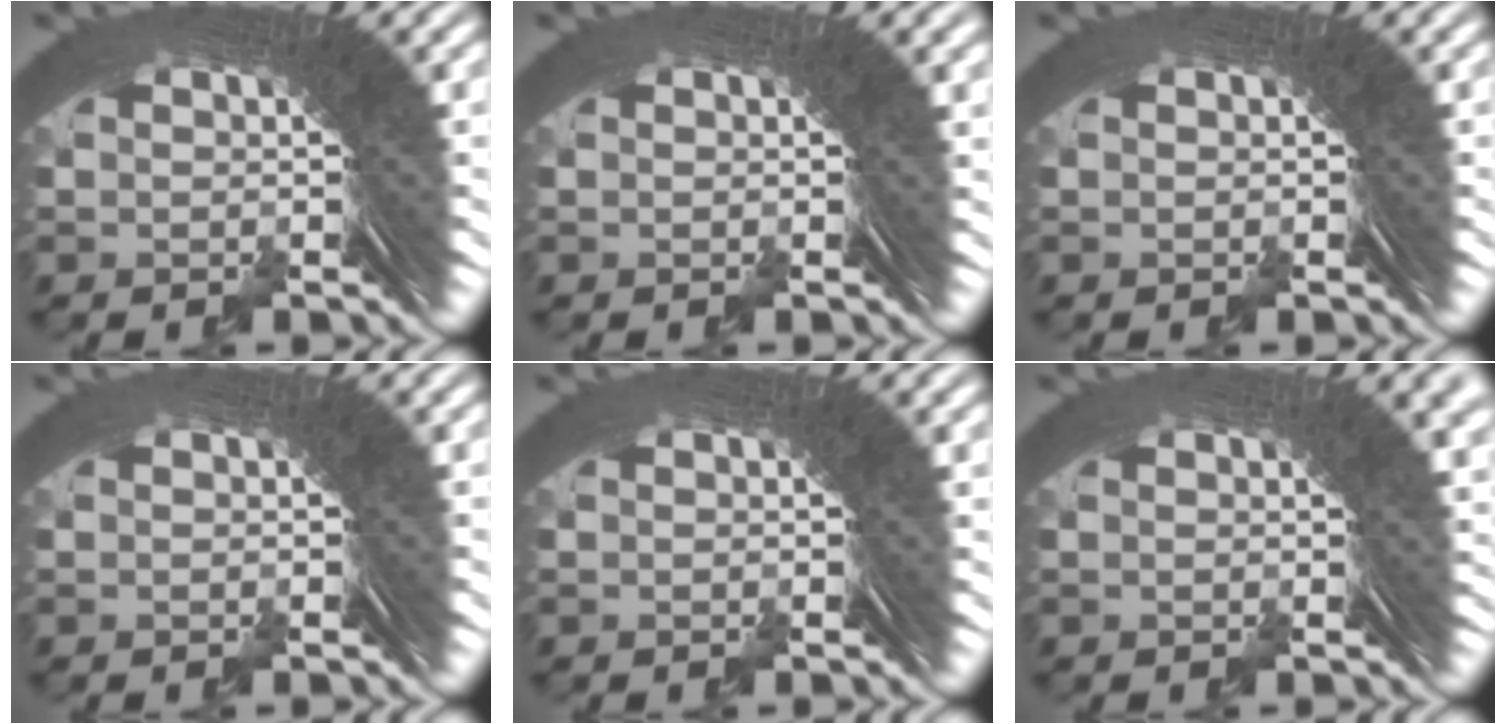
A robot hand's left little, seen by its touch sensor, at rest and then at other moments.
{"total": 1.1, "force": [0.4, -0.1, 1.0], "torque": [-0.008, 0.005, 0.003]}
{"total": 0.0}
{"total": 0.6, "force": [-0.3, 0.5, -0.2], "torque": [0.004, -0.001, -0.005]}
{"total": 0.0}
{"total": 3.4, "force": [1.3, 0.5, 3.1], "torque": [-0.017, 0.013, 0.010]}